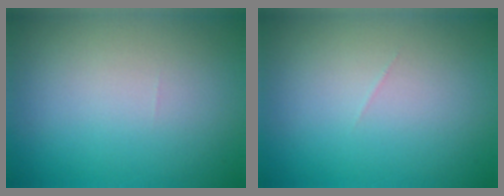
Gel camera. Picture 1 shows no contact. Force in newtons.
{"total": 0.0}